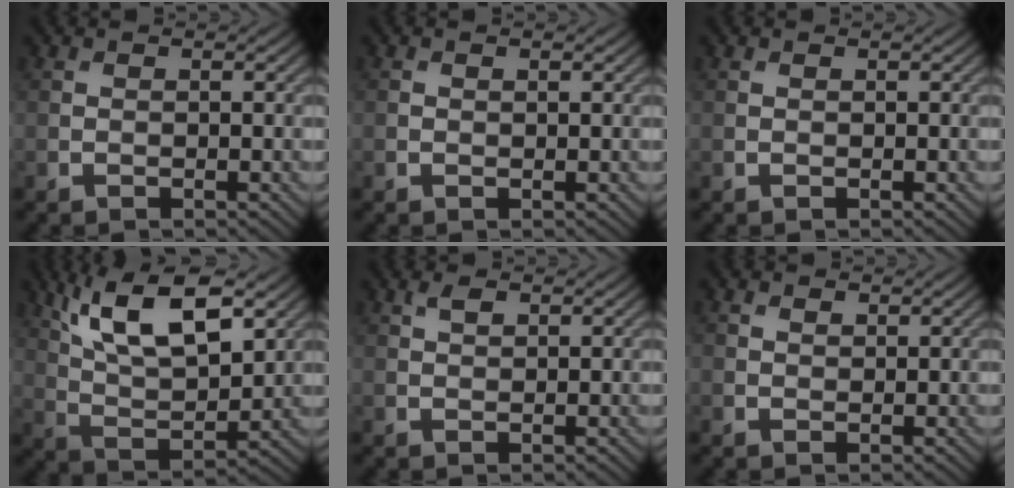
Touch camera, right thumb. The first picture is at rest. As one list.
[{"total": 0.5, "force": [0.2, 0.2, 0.4], "torque": [-0.006, -0.001, 0.002]}, {"total": 0.0}, {"total": 12.5, "force": [6.3, 5.0, 9.5], "torque": [-0.196, 0.001, 0.116]}, {"total": 1.3, "force": [0.8, 0.6, 0.9], "torque": [-0.020, 0.002, 0.016]}, {"total": 0.9, "force": [0.6, 0.6, 0.3], "torque": [-0.007, 0.000, 0.011]}]